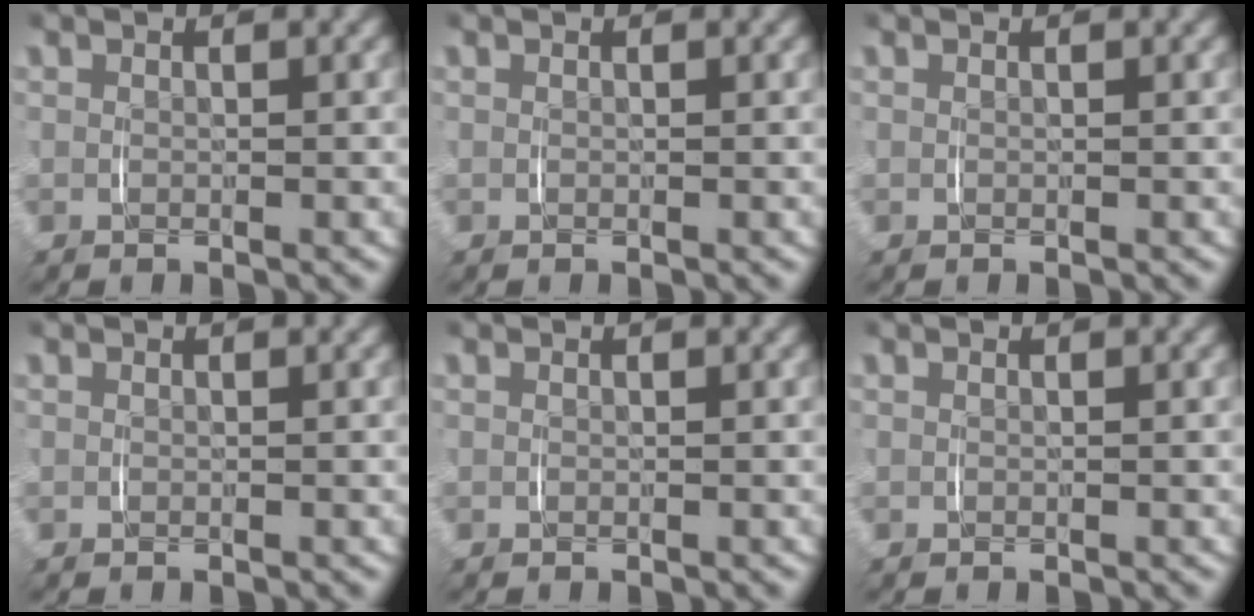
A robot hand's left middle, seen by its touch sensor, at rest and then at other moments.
{"total": 0.0}
{"total": 0.0}
{"total": 0.0}
{"total": 0.0}
{"total": 0.0}